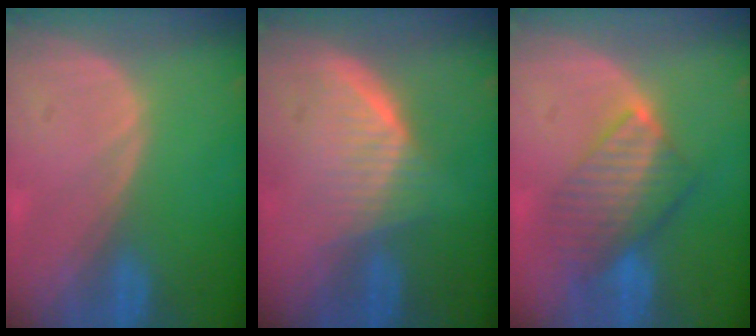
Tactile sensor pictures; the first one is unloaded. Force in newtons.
{"total": 5.7, "press": 5.6, "slide": 0.8}
{"total": 7.5, "press": 7.1, "slide": 2.3}